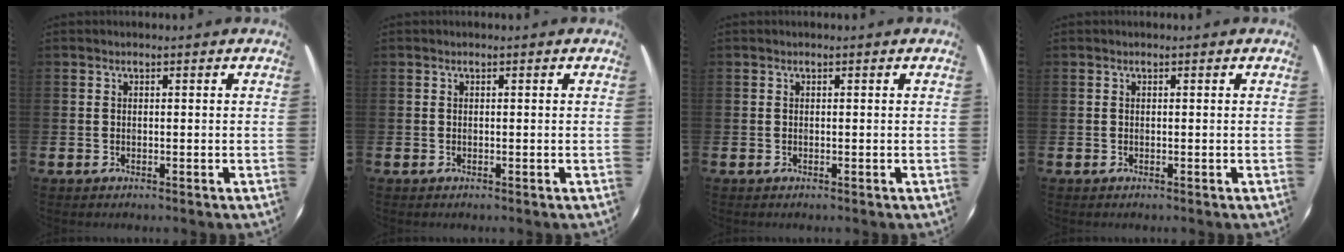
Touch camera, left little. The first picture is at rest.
{"total": 0.0}
{"total": 0.0}
{"total": 0.0}